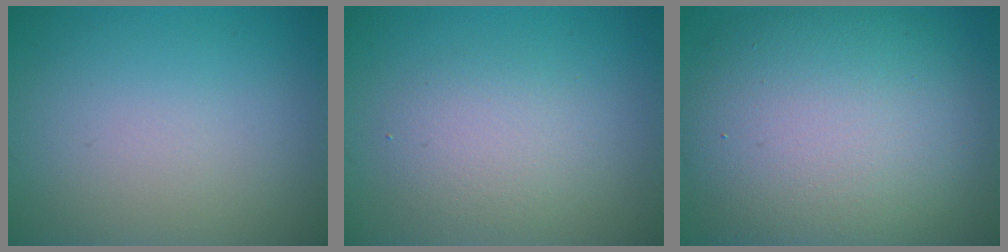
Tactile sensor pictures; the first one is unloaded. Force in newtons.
{"total": 2.6, "press": 2.6, "slide": 0.2}
{"total": 13.0, "press": 13.0, "slide": 0.8}